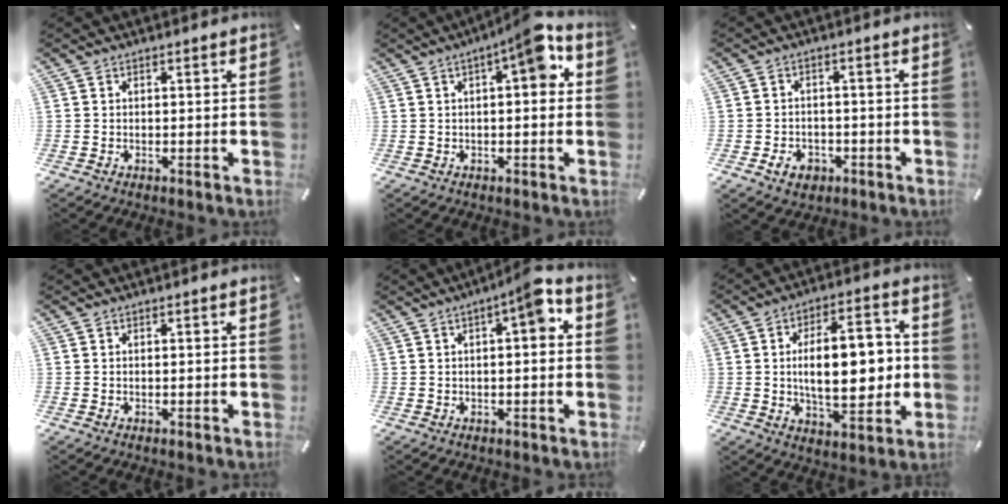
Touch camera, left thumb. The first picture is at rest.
{"total": 9.1, "force": [3.3, 2.3, 8.1], "torque": [-0.102, -0.024, 0.042]}
{"total": 4.7, "force": [-2.0, 3.8, 2.1], "torque": [-0.045, 0.007, -0.037]}
{"total": 0.0}
{"total": 6.3, "force": [1.7, 1.3, 5.9], "torque": [-0.084, -0.008, 0.019]}
{"total": 16.1, "force": [0.3, 8.0, 14.0], "torque": [-0.205, 0.001, 0.001]}